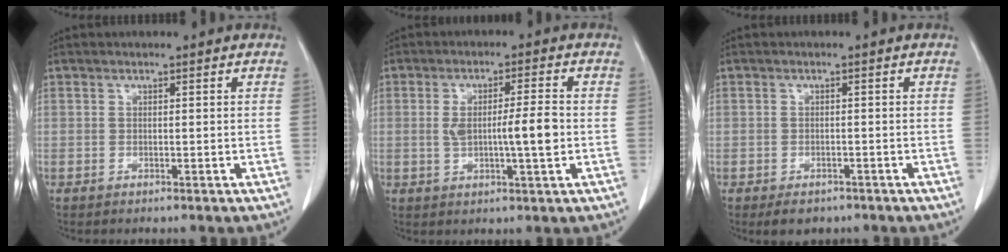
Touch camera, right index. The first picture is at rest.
{"total": 7.0, "force": [-0.4, 0.7, 6.9], "torque": [-0.122, 0.004, -0.003]}
{"total": 3.5, "force": [-2.5, 2.1, 1.2], "torque": [-0.012, 0.000, -0.027]}